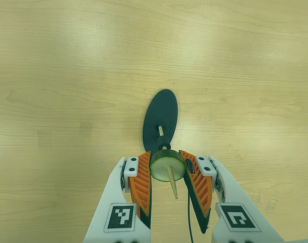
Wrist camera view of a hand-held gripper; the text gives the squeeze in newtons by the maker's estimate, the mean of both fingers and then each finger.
{"total": 11.2, "left": 10.8, "right": 11.7}